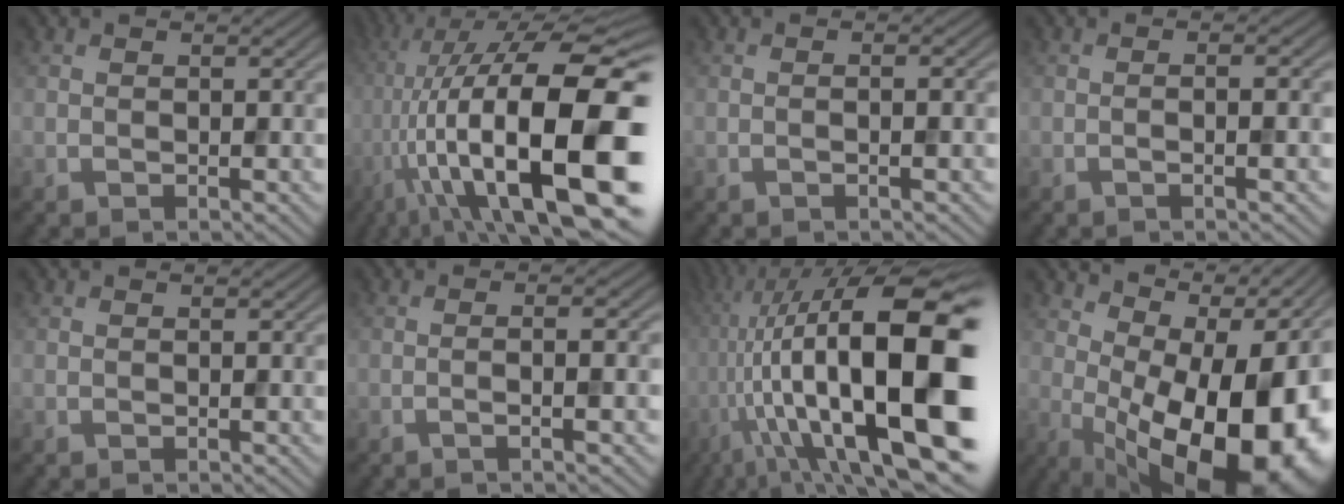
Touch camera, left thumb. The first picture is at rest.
{"total": 22.0, "force": [-3.6, 7.6, 20.3], "torque": [-0.338, 0.013, -0.056]}
{"total": 2.2, "force": [-0.6, 0.3, 2.1], "torque": [-0.033, 0.004, -0.014]}
{"total": 3.2, "force": [-0.9, 0.5, 3.0], "torque": [-0.043, 0.006, -0.020]}
{"total": 0.0}
{"total": 4.1, "force": [-1.2, 0.8, 3.8], "torque": [-0.055, 0.008, -0.026]}
{"total": 21.9, "force": [-1.1, 8.0, 20.3], "torque": [-0.351, 0.025, -0.014]}
{"total": 19.0, "force": [-1.2, 9.7, 16.4], "torque": [-0.168, -0.007, -0.005]}